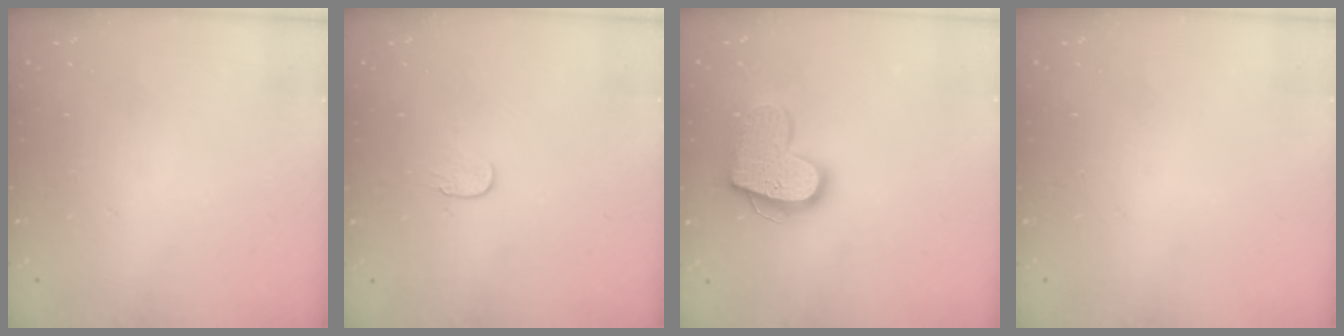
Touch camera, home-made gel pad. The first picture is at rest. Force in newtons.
{"total": 4.0, "press": 3.9, "slide": 0.5}
{"total": 14.8, "press": 14.8, "slide": 1.0}
{"total": 0.0}